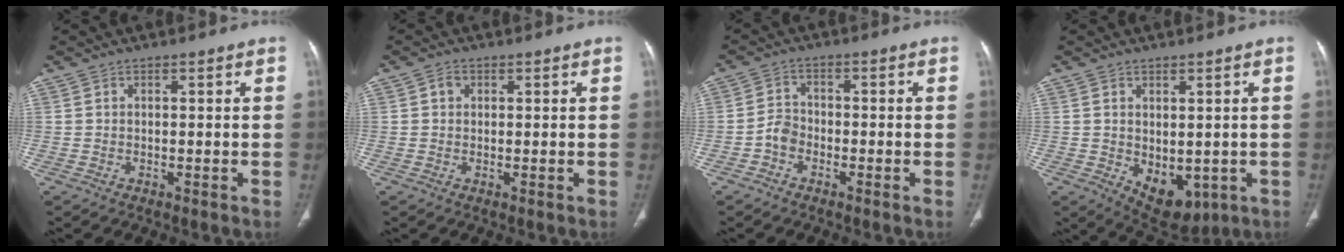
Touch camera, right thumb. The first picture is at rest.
{"total": 1.6, "force": [0.4, 1.3, 0.7], "torque": [-0.007, 0.003, 0.005]}
{"total": 3.3, "force": [-1.6, 2.5, 1.5], "torque": [-0.019, 0.015, -0.038]}
{"total": 8.6, "force": [-1.7, 5.3, 6.5], "torque": [-0.067, -0.006, 0.000]}